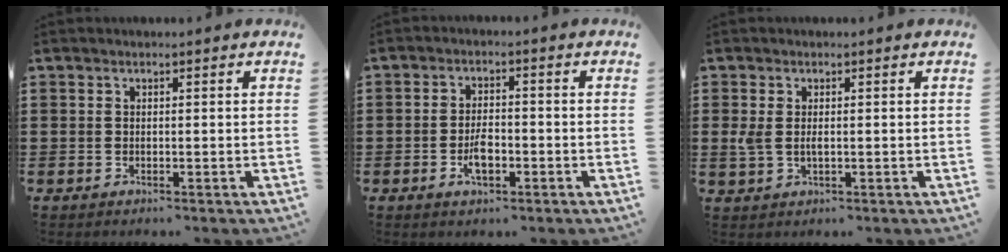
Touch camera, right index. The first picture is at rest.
{"total": 4.0, "force": [-1.5, 1.8, 3.2], "torque": [-0.064, 0.002, -0.027]}
{"total": 2.3, "force": [0.0, 1.2, 2.0], "torque": [-0.054, -0.002, -0.006]}